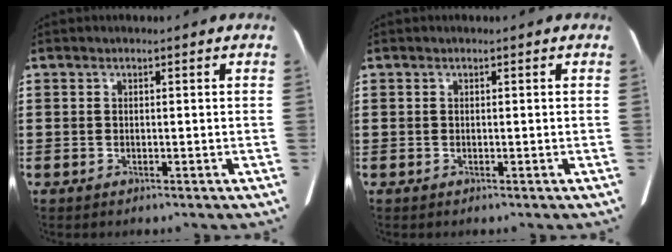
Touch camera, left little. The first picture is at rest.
{"total": 0.0}